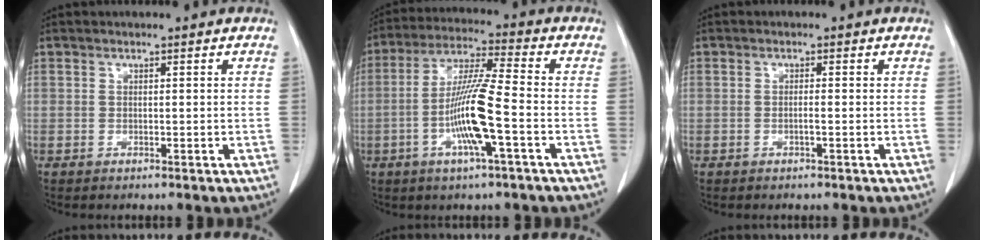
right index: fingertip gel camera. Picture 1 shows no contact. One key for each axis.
{"total": 11.5, "fx": -3.2, "fy": 0.1, "fz": 11.1, "tx": -0.217, "ty": -0.002, "tz": -0.065}
{"total": 0.9, "fx": -0.3, "fy": -0.1, "fz": 0.8, "tx": -0.016, "ty": 0.001, "tz": -0.006}